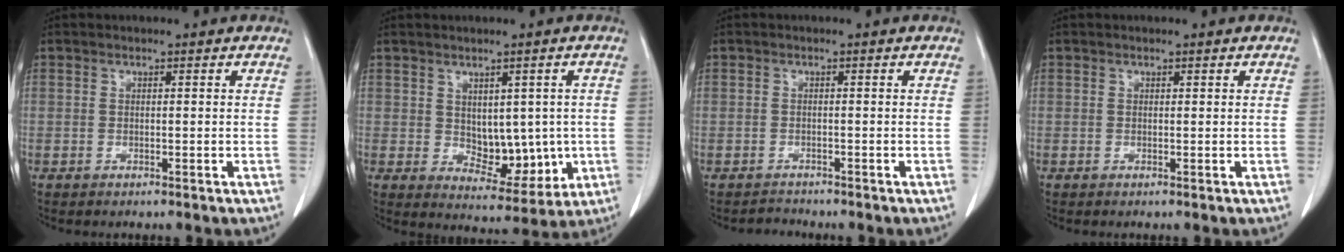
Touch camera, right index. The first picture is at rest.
{"total": 8.0, "force": [-0.2, 4.8, 6.4], "torque": [-0.075, -0.001, 0.018]}
{"total": 1.5, "force": [-1.2, 0.5, -0.6], "torque": [0.006, -0.004, -0.024]}
{"total": 0.0}